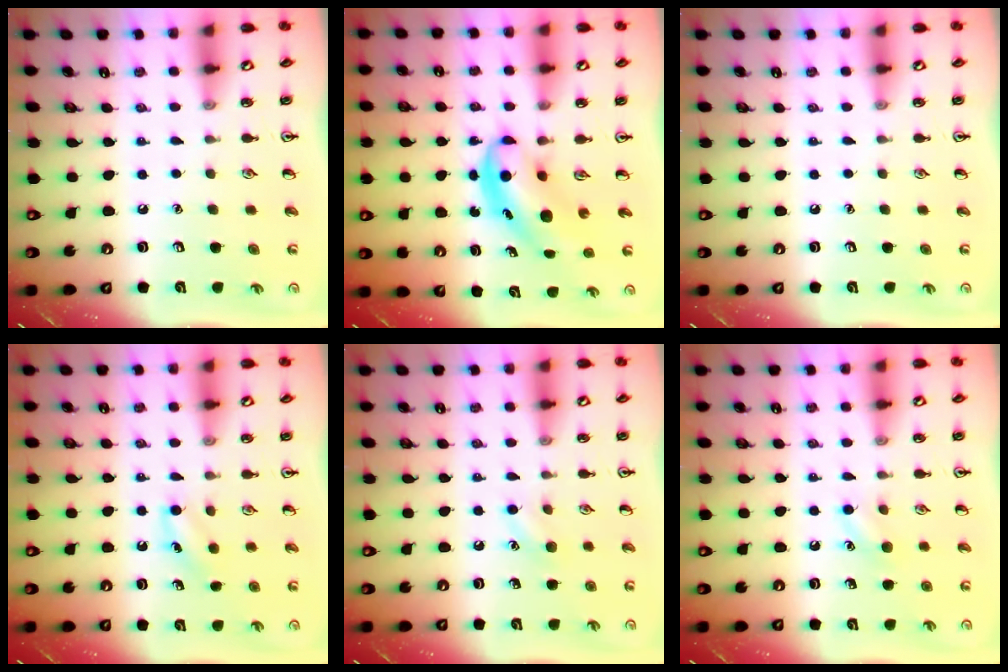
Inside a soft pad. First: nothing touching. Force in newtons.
{"total": 6.7, "press": 6.6, "slide": 1.3}
{"total": 0.0}
{"total": 6.0, "press": 5.8, "slide": 1.7}
{"total": 6.8, "press": 6.4, "slide": 2.2}
{"total": 6.9, "press": 6.7, "slide": 1.8}